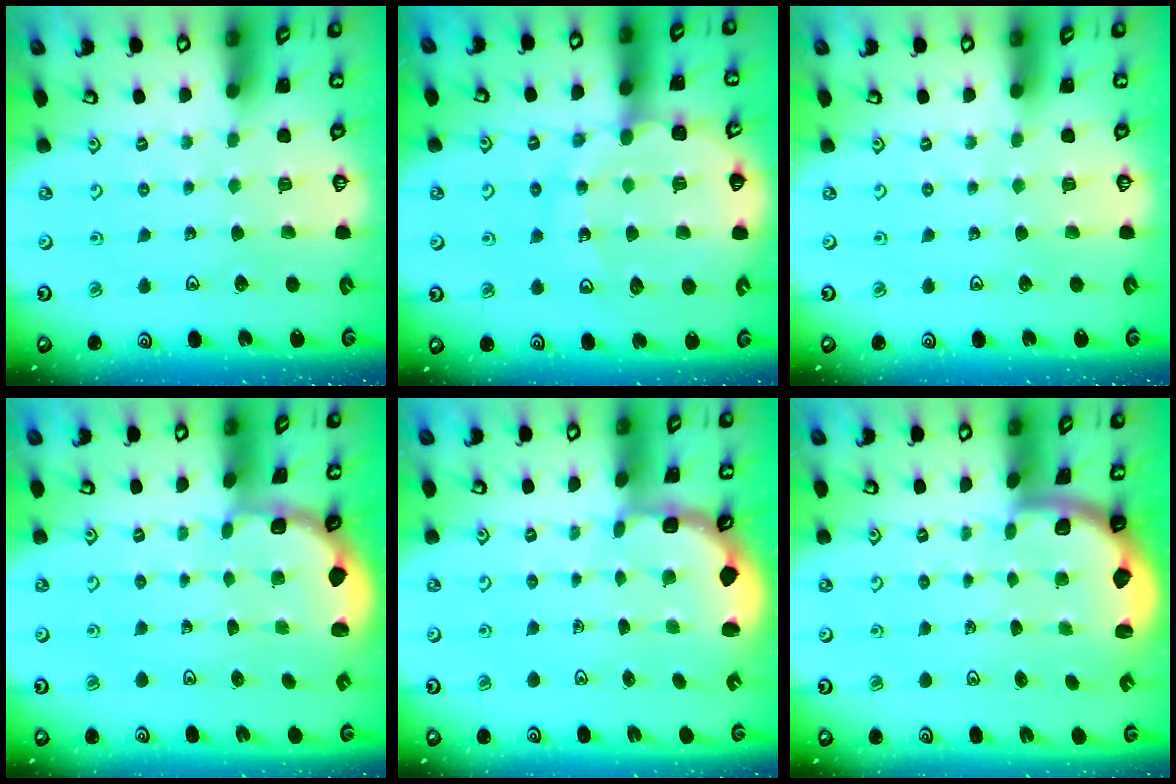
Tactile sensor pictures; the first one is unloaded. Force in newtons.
{"total": 13.7, "press": 13.4, "slide": 2.8}
{"total": 0.0}
{"total": 1.9, "press": 1.7, "slide": 0.7}
{"total": 2.6, "press": 1.9, "slide": 1.8}
{"total": 2.0, "press": 2.0, "slide": 0.5}